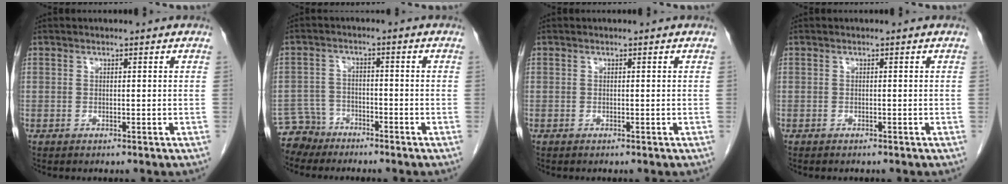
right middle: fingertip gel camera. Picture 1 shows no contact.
{"total": 4.3, "force": [-3.7, 2.0, -0.8], "torque": [0.012, -0.001, -0.072]}
{"total": 0.0}
{"total": 0.9, "force": [-0.8, 0.2, 0.3], "torque": [-0.011, -0.003, -0.010]}